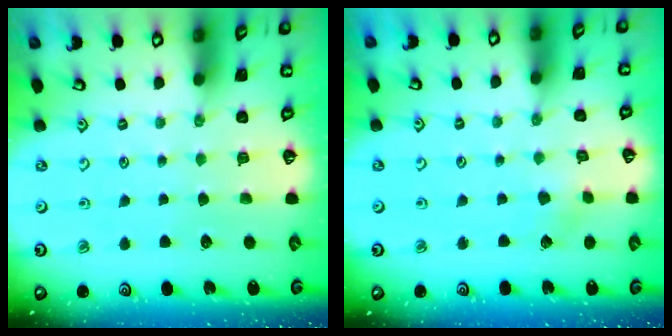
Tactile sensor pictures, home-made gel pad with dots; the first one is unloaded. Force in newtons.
{"total": 2.7, "press": 2.7, "slide": 0.2}